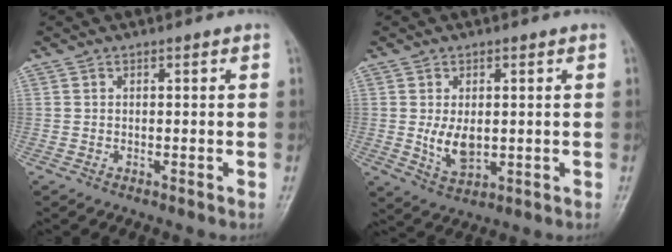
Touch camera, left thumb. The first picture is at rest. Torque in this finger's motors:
{"motor_torque": [0.93, 0.99, 0.70, -0.26, 0.06]}